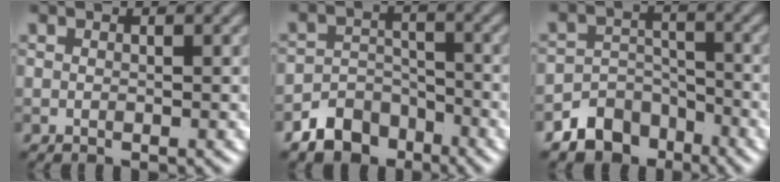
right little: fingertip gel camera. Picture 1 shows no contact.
{"total": 4.4, "force": [-3.2, 2.7, 1.2], "torque": [-0.012, -0.001, -0.059]}
{"total": 4.8, "force": [-3.5, 3.1, 1.1], "torque": [-0.008, -0.002, -0.061]}